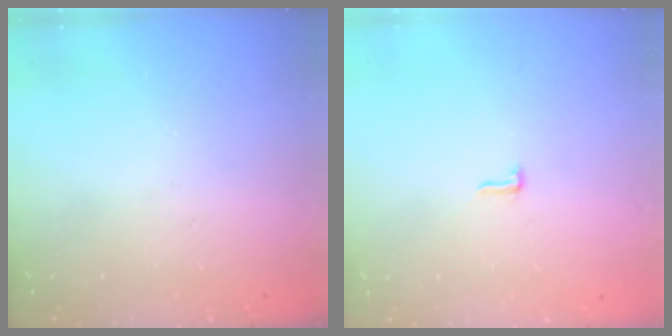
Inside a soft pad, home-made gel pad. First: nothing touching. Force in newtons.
{"total": 3.7, "press": 3.3, "slide": 1.7}